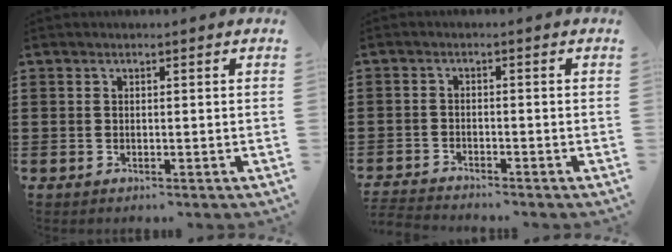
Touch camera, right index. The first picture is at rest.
{"total": 2.1, "force": [-2.1, 0.0, -0.2], "torque": [-0.003, 0.001, -0.045]}